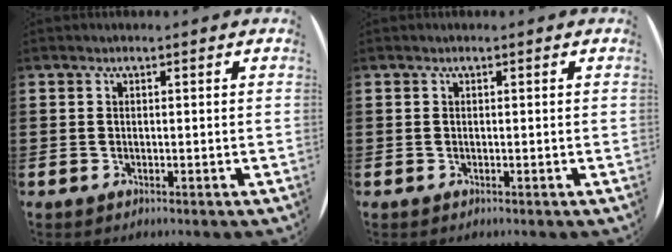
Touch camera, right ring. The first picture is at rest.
{"total": 0.0}